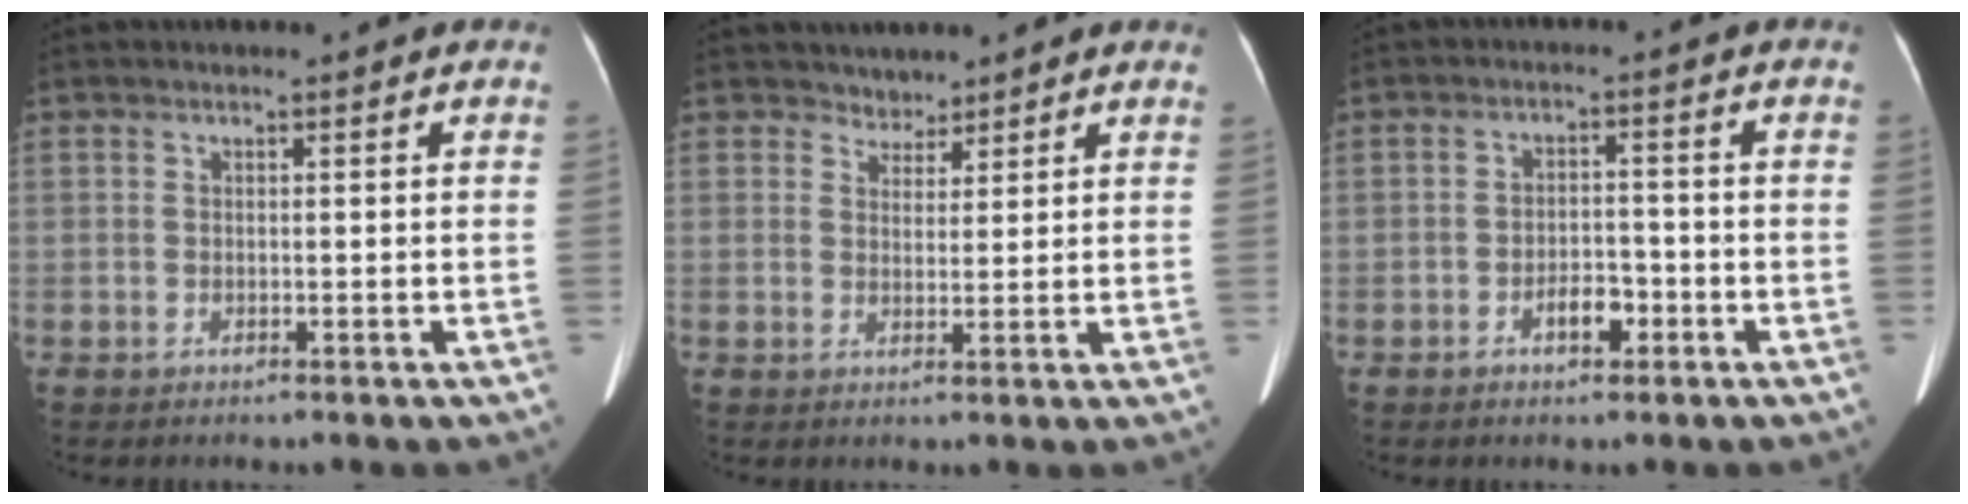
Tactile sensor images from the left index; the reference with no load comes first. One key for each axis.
{"total": 2.3, "fx": 2.0, "fy": 1.1, "fz": -0.4, "tx": 0.009, "ty": 0.001, "tz": 0.028}
{"total": 3.8, "fx": -2.0, "fy": 1.9, "fz": 2.6, "tx": -0.045, "ty": 0.006, "tz": -0.030}